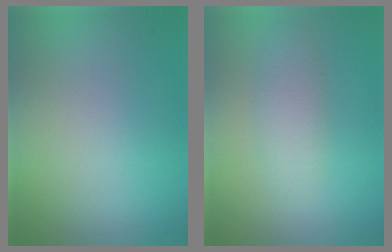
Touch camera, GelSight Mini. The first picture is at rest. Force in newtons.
{"total": 2.2, "press": 2.2, "slide": 0.0}